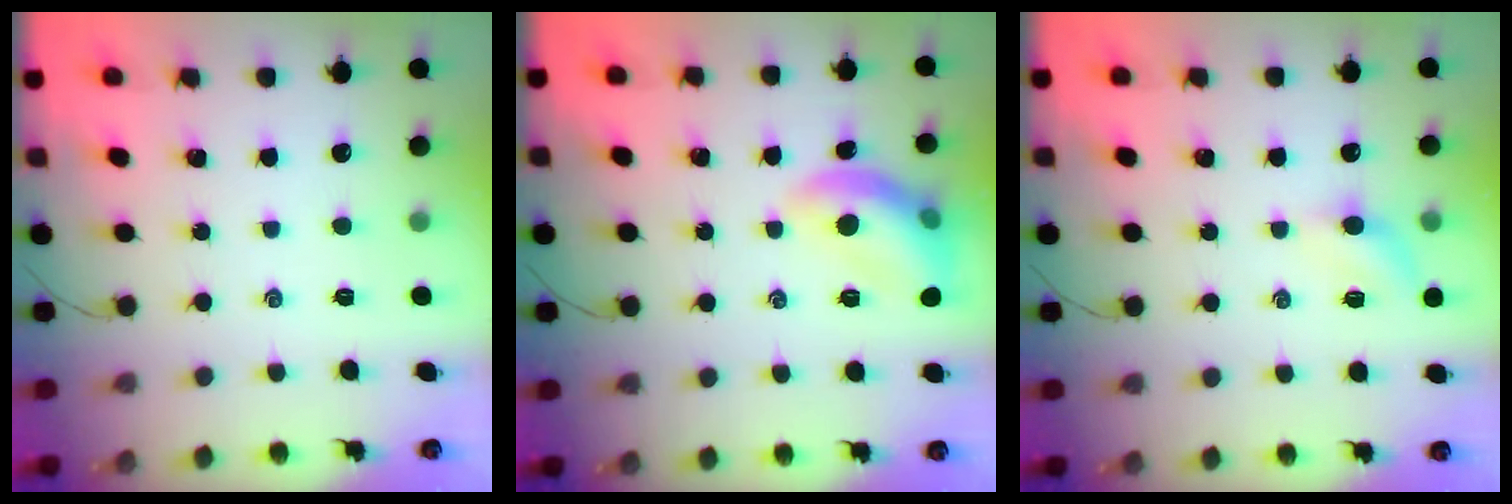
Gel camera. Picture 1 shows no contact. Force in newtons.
{"total": 12.6, "press": 12.6, "slide": 0.9}
{"total": 5.5, "press": 5.3, "slide": 1.4}